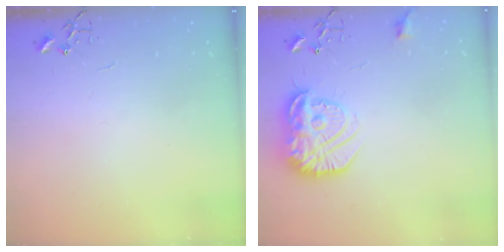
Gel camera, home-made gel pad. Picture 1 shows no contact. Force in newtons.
{"total": 17.6, "press": 17.6, "slide": 1.3}